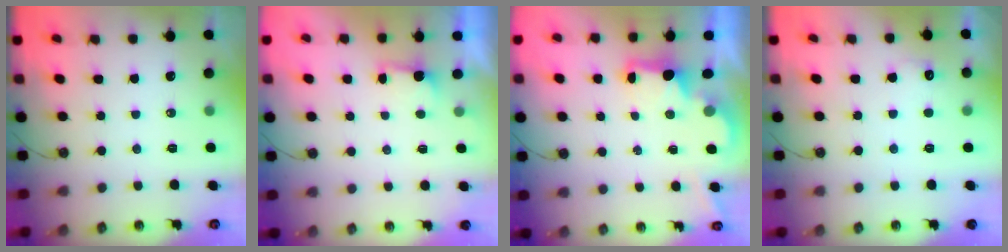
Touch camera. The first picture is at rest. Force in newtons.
{"total": 1.2, "press": 0.9, "slide": 0.8}
{"total": 2.2, "press": 2.1, "slide": 0.7}
{"total": 5.1, "press": 5.0, "slide": 1.2}